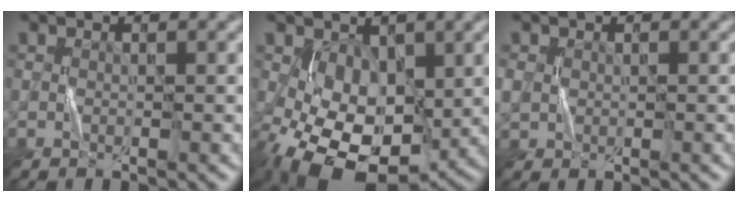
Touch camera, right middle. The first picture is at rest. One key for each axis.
{"total": 7.6, "fx": -1.2, "fy": 4.9, "fz": 5.7, "tx": -0.110, "ty": -0.017, "tz": -0.014}
{"total": 1.6, "fx": 0.3, "fy": 1.4, "fz": 0.7, "tx": -0.018, "ty": 0.000, "tz": 0.005}